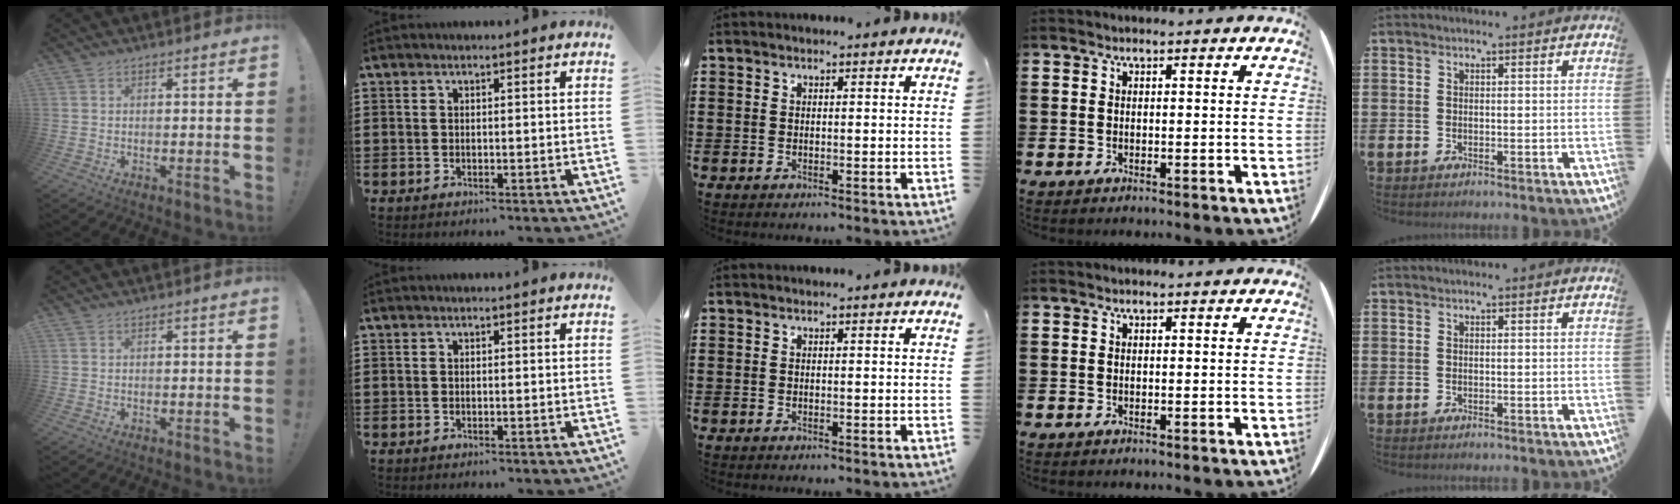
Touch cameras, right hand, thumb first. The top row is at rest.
{}